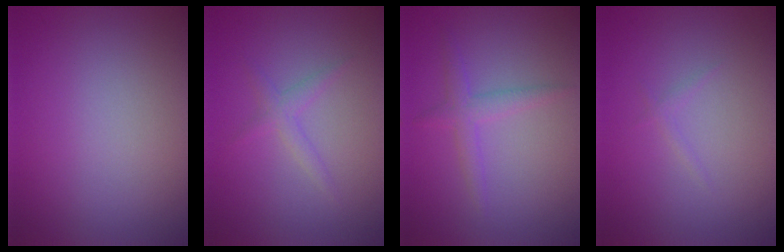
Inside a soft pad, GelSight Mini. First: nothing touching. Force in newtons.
{"total": 1.3, "press": 1.3, "slide": 0.0}
{"total": 1.9, "press": 1.9, "slide": 0.1}
{"total": 0.5, "press": 0.5, "slide": 0.1}